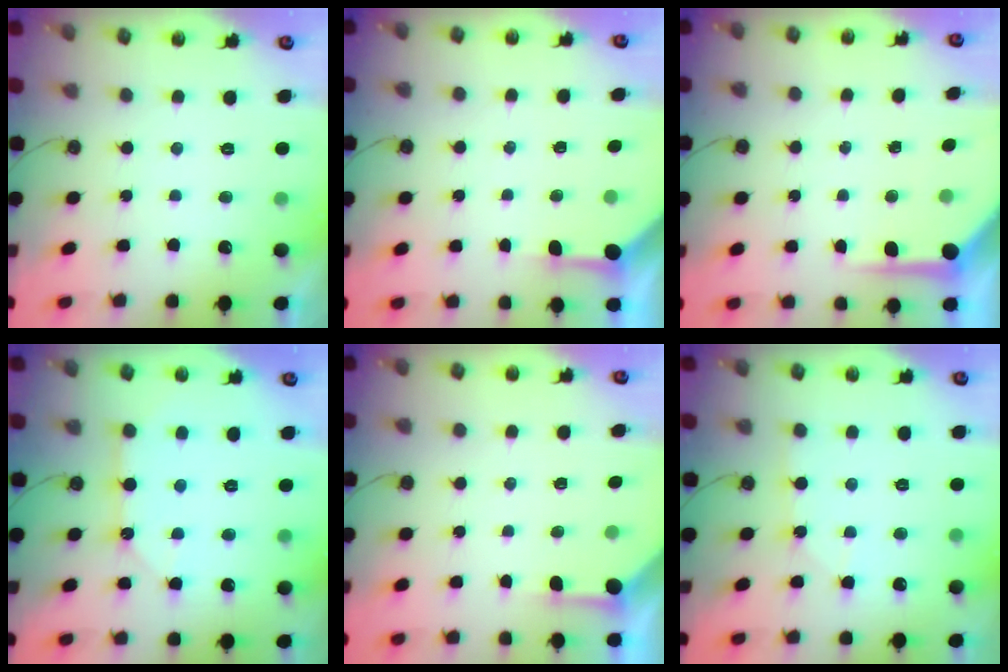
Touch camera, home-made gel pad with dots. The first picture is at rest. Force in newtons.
{"total": 3.3, "press": 3.2, "slide": 0.5}
{"total": 7.2, "press": 7.2, "slide": 0.7}
{"total": 9.3, "press": 9.3, "slide": 0.6}
{"total": 2.4, "press": 2.4, "slide": 0.4}
{"total": 3.9, "press": 3.9, "slide": 0.5}